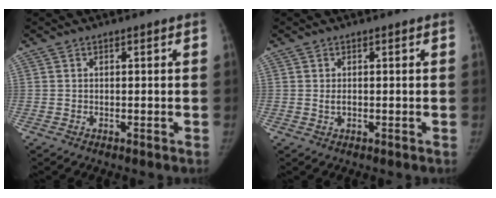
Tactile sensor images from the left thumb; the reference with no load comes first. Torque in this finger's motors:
{"motor_torque": [0.04, -0.08, 0.18, 0.03, 0.04]}